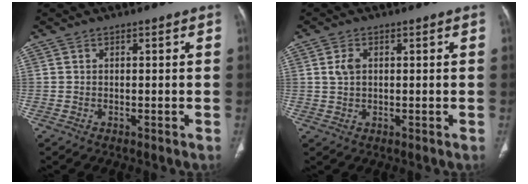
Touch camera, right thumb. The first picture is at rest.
{"total": 3.0, "force": [0.6, 2.0, 2.2], "torque": [-0.044, 0.002, 0.014]}